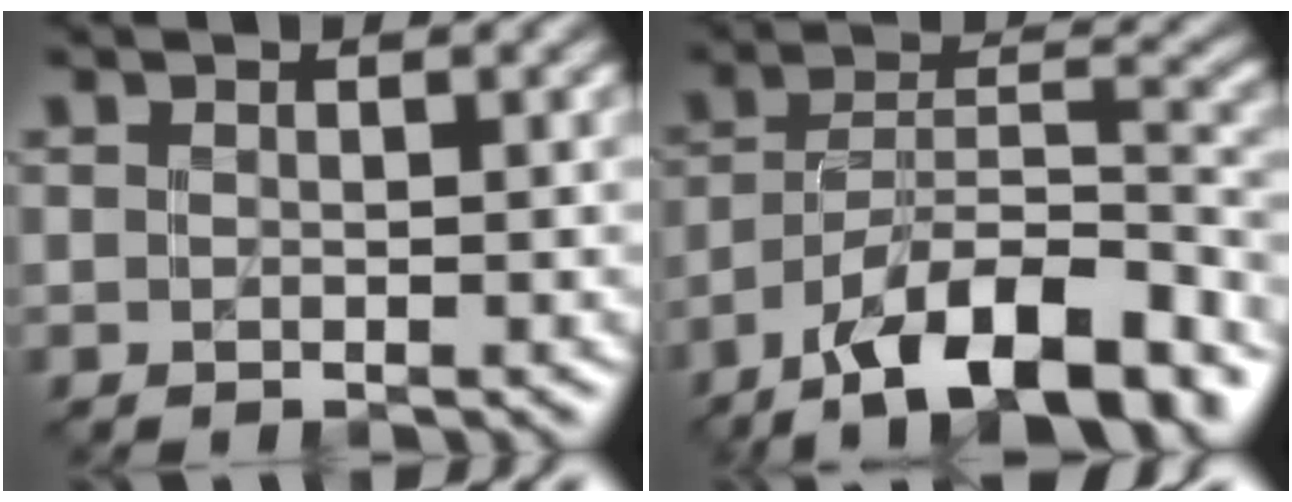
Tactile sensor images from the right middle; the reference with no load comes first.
{"total": 13.9, "force": [-10.2, 4.4, 8.5], "torque": [-0.148, 0.020, -0.170]}